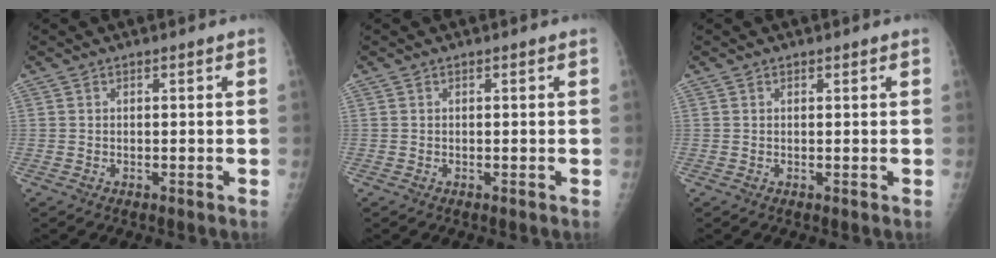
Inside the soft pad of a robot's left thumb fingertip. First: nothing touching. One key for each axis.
{"total": 0.0}
{"total": 0.0}